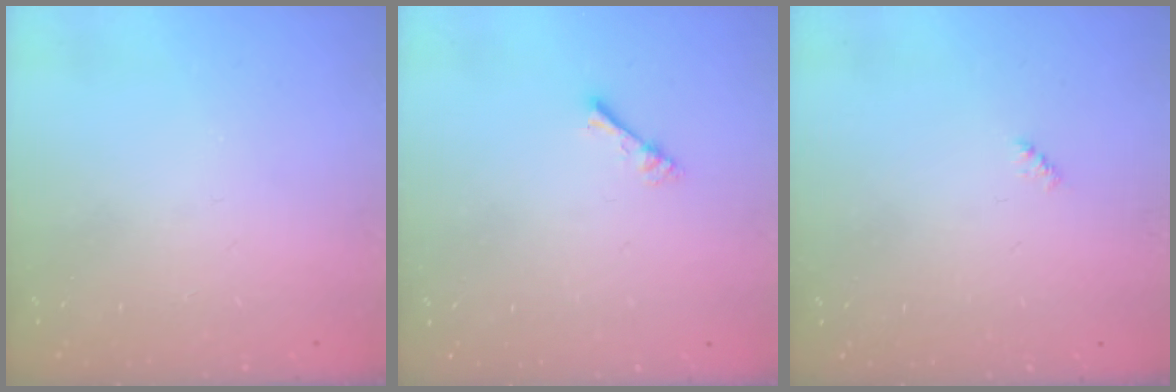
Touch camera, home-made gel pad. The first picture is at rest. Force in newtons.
{"total": 2.4, "press": 2.4, "slide": 0.2}
{"total": 2.4, "press": 2.4, "slide": 0.5}